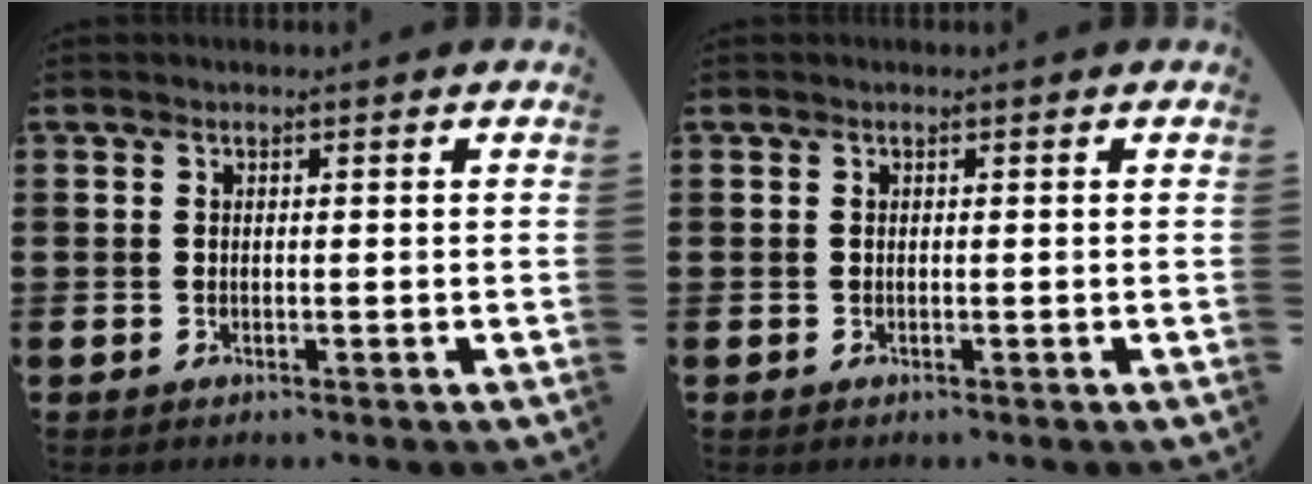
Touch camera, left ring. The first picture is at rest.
{"total": 0.0}